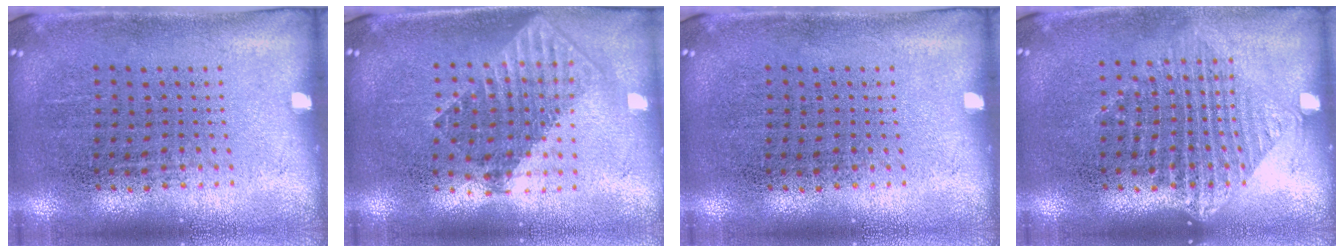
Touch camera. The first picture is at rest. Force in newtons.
{"total": 1.8, "press": 1.5, "slide": 1.0}
{"total": 0.0}
{"total": 1.3, "press": 1.1, "slide": 0.6}